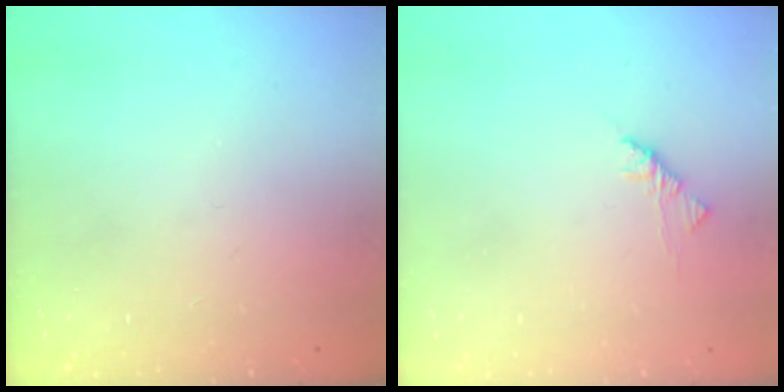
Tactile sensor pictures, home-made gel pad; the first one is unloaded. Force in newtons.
{"total": 1.9, "press": 1.7, "slide": 0.6}